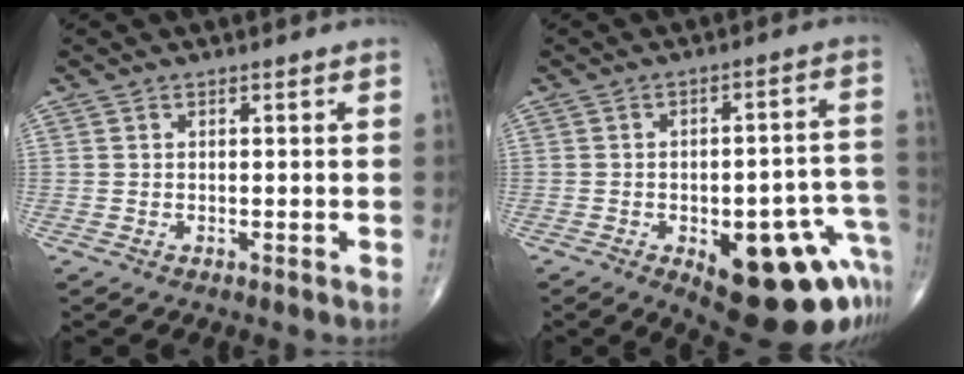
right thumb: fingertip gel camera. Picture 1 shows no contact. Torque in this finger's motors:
{"motor_torque": [1.85, 1.92, 1.18, -1.38, 0.37]}